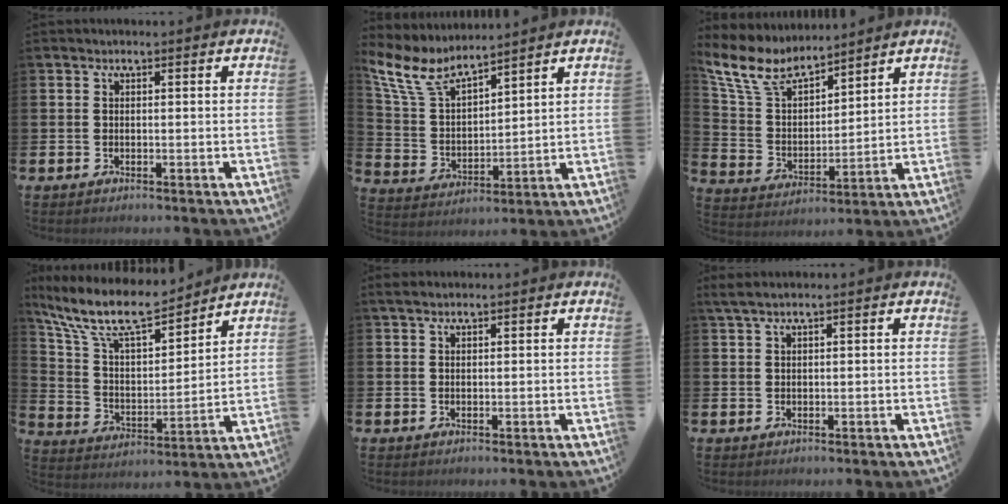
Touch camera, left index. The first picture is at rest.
{"total": 8.0, "force": [6.8, 2.6, 3.4], "torque": [-0.102, -0.029, 0.122]}
{"total": 9.2, "force": [8.0, 3.3, 3.2], "torque": [-0.104, -0.037, 0.148]}
{"total": 11.6, "force": [10.0, 2.9, 5.1], "torque": [-0.136, -0.055, 0.177]}
{"total": 1.5, "force": [1.3, 0.4, 0.5], "torque": [-0.011, 0.004, 0.025]}
{"total": 1.9, "force": [1.5, 0.1, 1.1], "torque": [-0.030, 0.005, 0.028]}